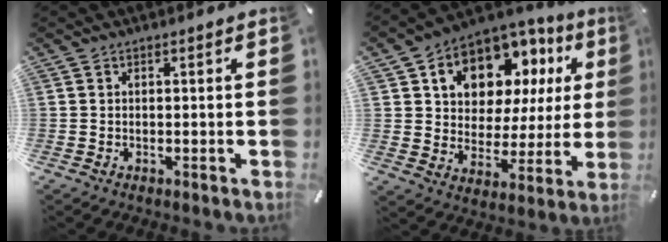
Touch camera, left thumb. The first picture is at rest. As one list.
[{"total": 11.8, "force": [6.4, 9.0, 4.1], "torque": [-0.070, -0.052, 0.117]}]